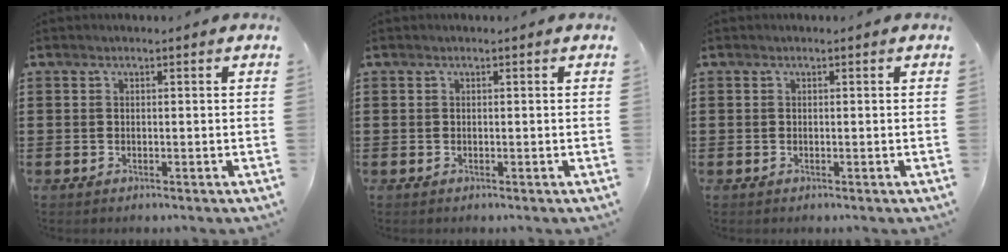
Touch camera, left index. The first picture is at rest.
{"total": 0.0}
{"total": 0.0}